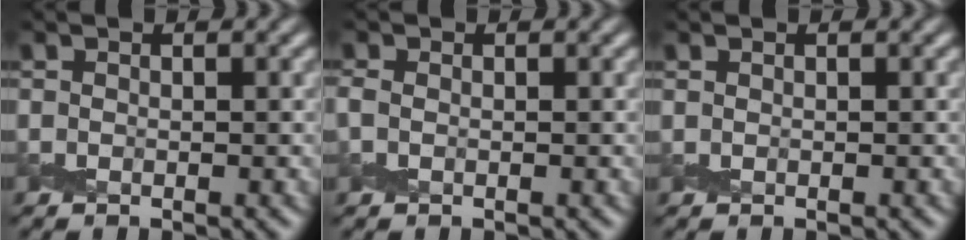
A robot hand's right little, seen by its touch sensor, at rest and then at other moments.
{"total": 1.1, "force": [-0.1, 0.9, 0.7], "torque": [-0.019, -0.002, -0.001]}
{"total": 0.0}